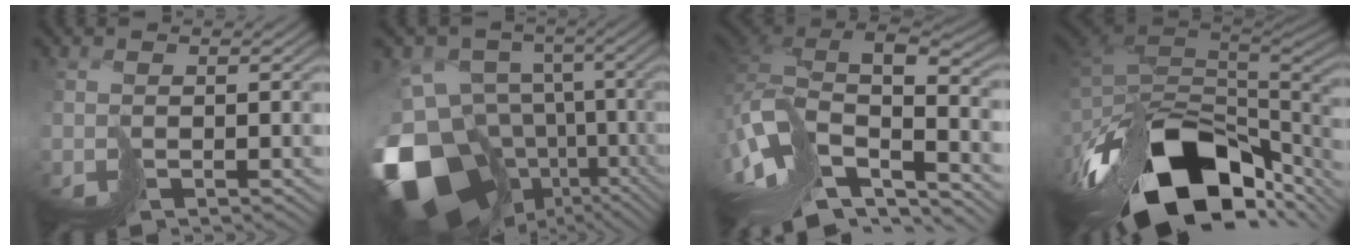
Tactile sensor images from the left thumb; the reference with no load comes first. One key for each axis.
{"total": 19.8, "fx": -8.2, "fy": 14.2, "fz": 11.1, "tx": -0.269, "ty": -0.023, "tz": -0.120}
{"total": 15.6, "fx": -6.5, "fy": 8.4, "fz": 11.4, "tx": -0.288, "ty": -0.011, "tz": -0.124}
{"total": 17.3, "fx": -7.1, "fy": 10.0, "fz": 12.3, "tx": -0.266, "ty": -0.035, "tz": -0.113}